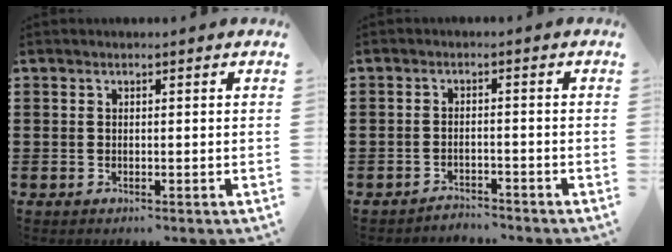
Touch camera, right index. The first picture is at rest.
{"total": 2.2, "force": [-2.2, 0.1, -0.2], "torque": [-0.005, 0.002, -0.049]}